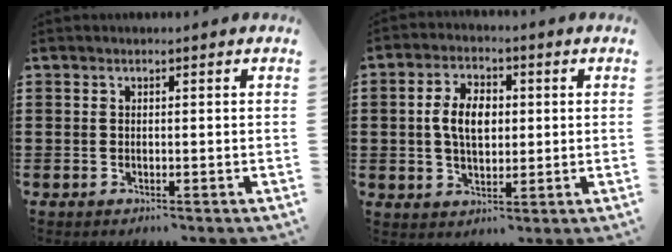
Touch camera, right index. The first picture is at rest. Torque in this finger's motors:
{"motor_torque": [0.81, 0.41, 0.25, 0.15]}